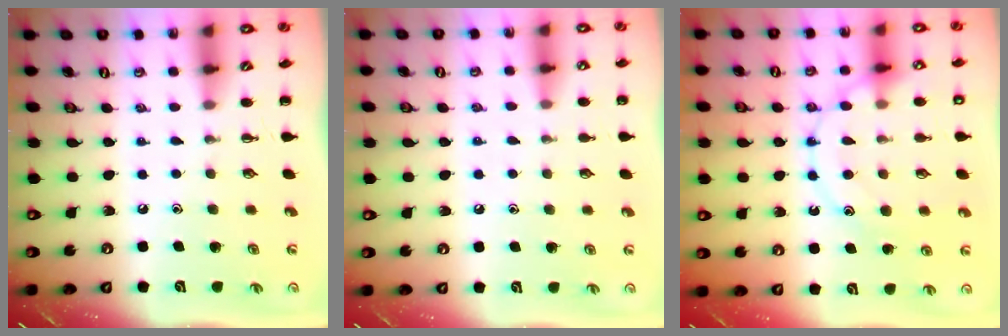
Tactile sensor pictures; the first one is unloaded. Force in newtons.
{"total": 5.5, "press": 5.2, "slide": 1.6}
{"total": 14.2, "press": 14.2, "slide": 0.8}